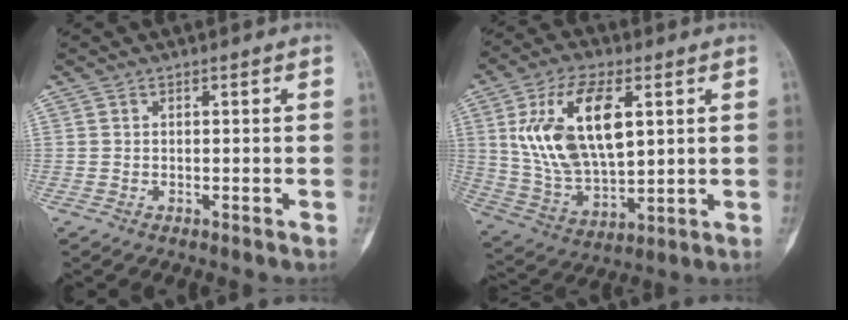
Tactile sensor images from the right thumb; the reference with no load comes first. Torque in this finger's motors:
{"motor_torque": [-1.06, 2.52, 1.48, 0.69, 0.41]}